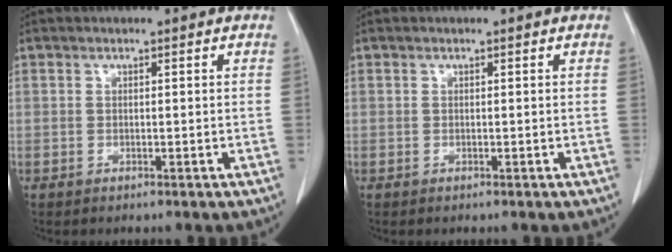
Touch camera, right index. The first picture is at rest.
{"total": 0.0}